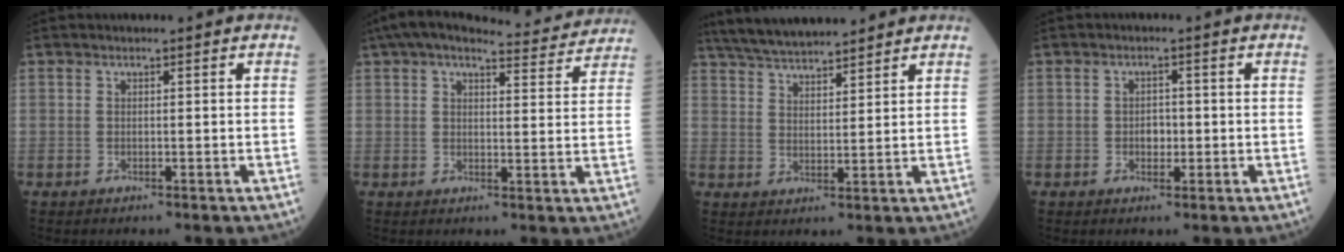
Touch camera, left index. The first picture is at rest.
{"total": 12.5, "force": [11.5, 2.2, 4.2], "torque": [-0.057, 0.015, 0.139]}
{"total": 9.9, "force": [8.9, 1.5, 4.1], "torque": [-0.075, 0.018, 0.153]}
{"total": 2.1, "force": [-1.2, 1.3, 1.1], "torque": [-0.015, -0.002, -0.018]}